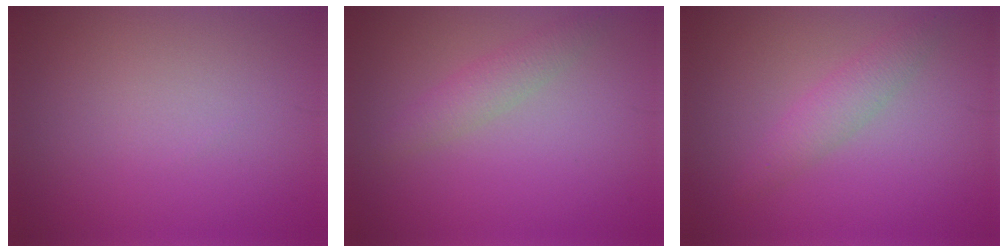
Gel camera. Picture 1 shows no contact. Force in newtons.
{"total": 2.0, "press": 2.0, "slide": 0.1}
{"total": 2.2, "press": 2.2, "slide": 0.2}